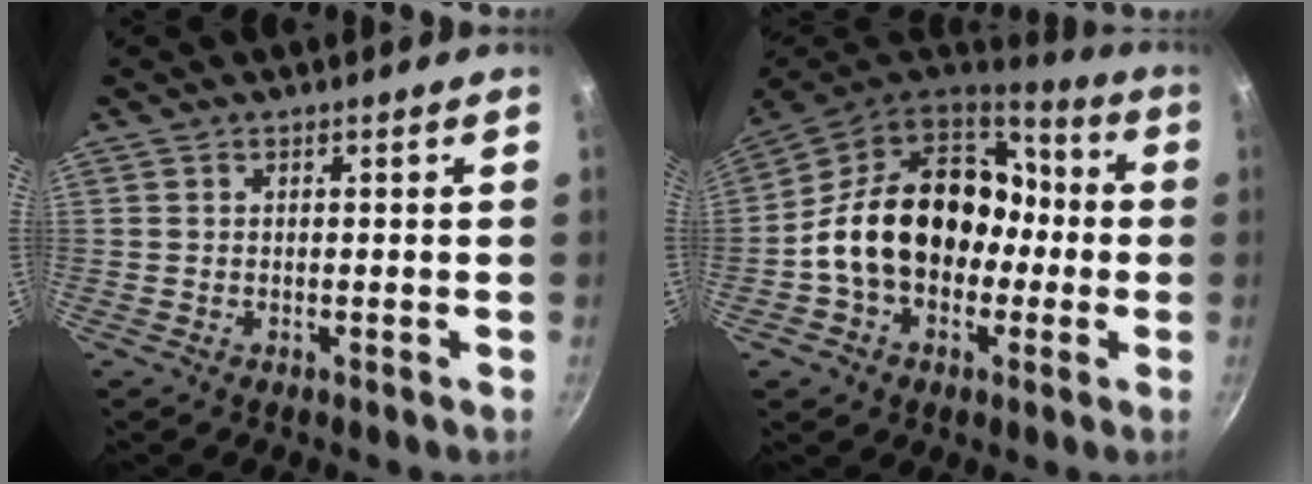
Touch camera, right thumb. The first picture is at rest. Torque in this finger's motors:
{"motor_torque": [2.52, 2.49, 0.82, -0.74, 0.55]}